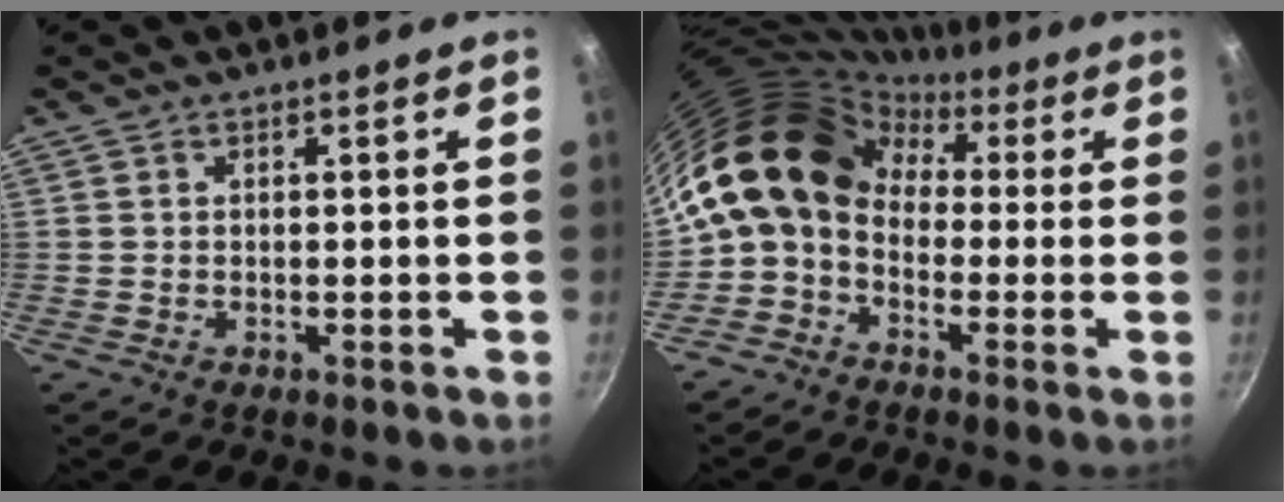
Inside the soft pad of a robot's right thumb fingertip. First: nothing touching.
{"total": 14.1, "force": [0.6, 10.9, 8.9], "torque": [-0.137, 0.044, -0.017]}